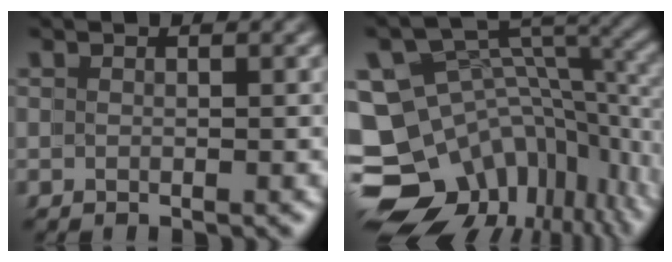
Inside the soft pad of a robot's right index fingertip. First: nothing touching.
{"total": 18.8, "force": [-5.0, 15.0, 10.1], "torque": [-0.186, -0.067, -0.074]}